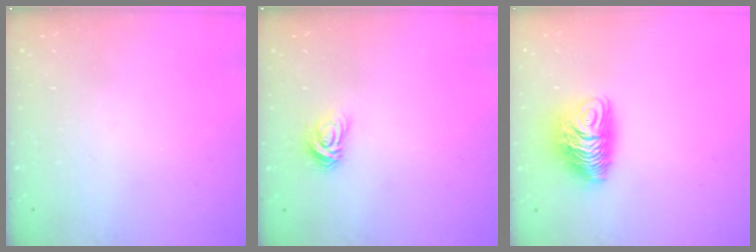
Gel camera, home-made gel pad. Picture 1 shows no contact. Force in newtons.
{"total": 5.1, "press": 5.1, "slide": 0.5}
{"total": 10.0, "press": 9.9, "slide": 0.8}